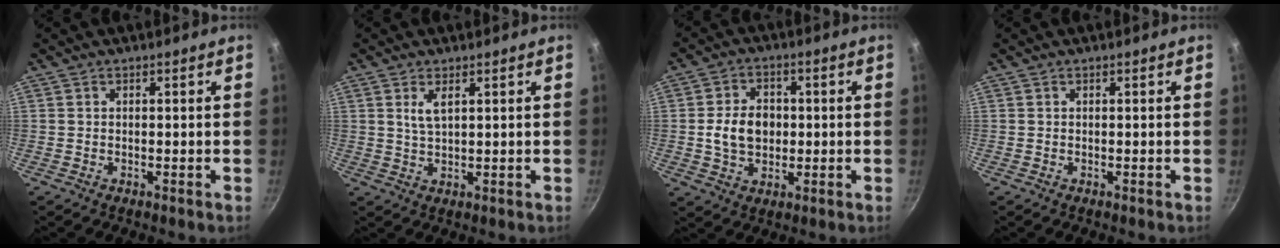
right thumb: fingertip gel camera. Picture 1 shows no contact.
{"total": 3.3, "force": [1.4, 1.3, 2.7], "torque": [-0.051, -0.008, 0.030]}
{"total": 7.4, "force": [0.3, 5.7, 4.7], "torque": [-0.057, 0.002, 0.005]}
{"total": 0.0}